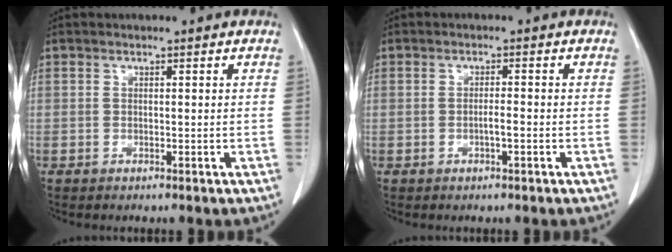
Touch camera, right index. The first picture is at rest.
{"total": 1.9, "force": [-0.6, 0.4, 1.7], "torque": [-0.033, 0.002, -0.010]}